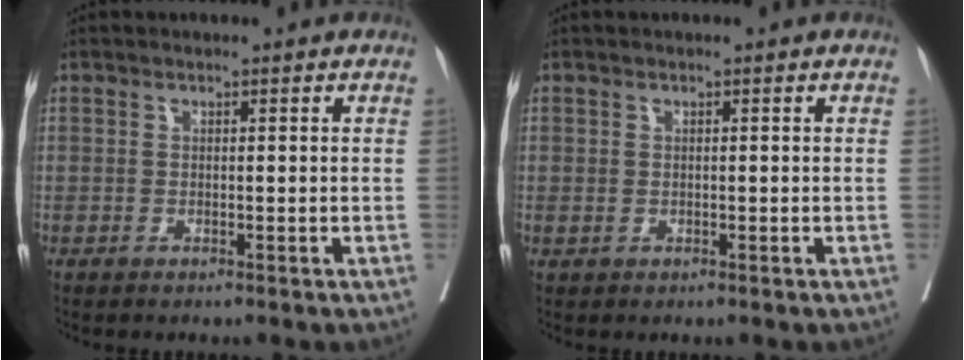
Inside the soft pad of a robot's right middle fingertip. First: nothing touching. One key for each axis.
{"total": 0.5, "fx": 0.1, "fy": 0.5, "fz": 0.2, "tx": -0.004, "ty": 0.000, "tz": 0.006}